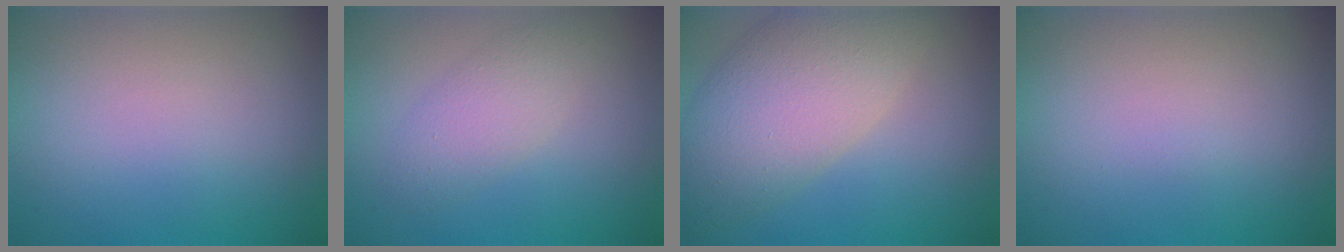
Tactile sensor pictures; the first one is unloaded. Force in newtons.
{"total": 2.8, "press": 2.8, "slide": 0.2}
{"total": 8.2, "press": 8.2, "slide": 0.4}
{"total": 0.0}